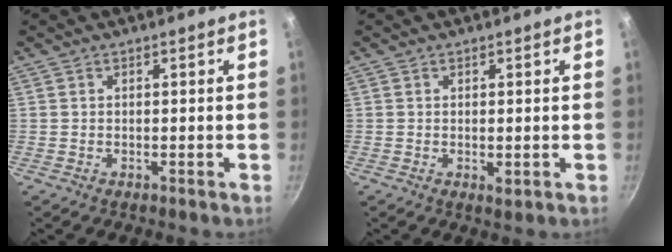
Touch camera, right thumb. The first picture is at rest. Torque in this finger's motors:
{"motor_torque": [-0.83, 0.11, 0.24, 0.37, 0.03]}